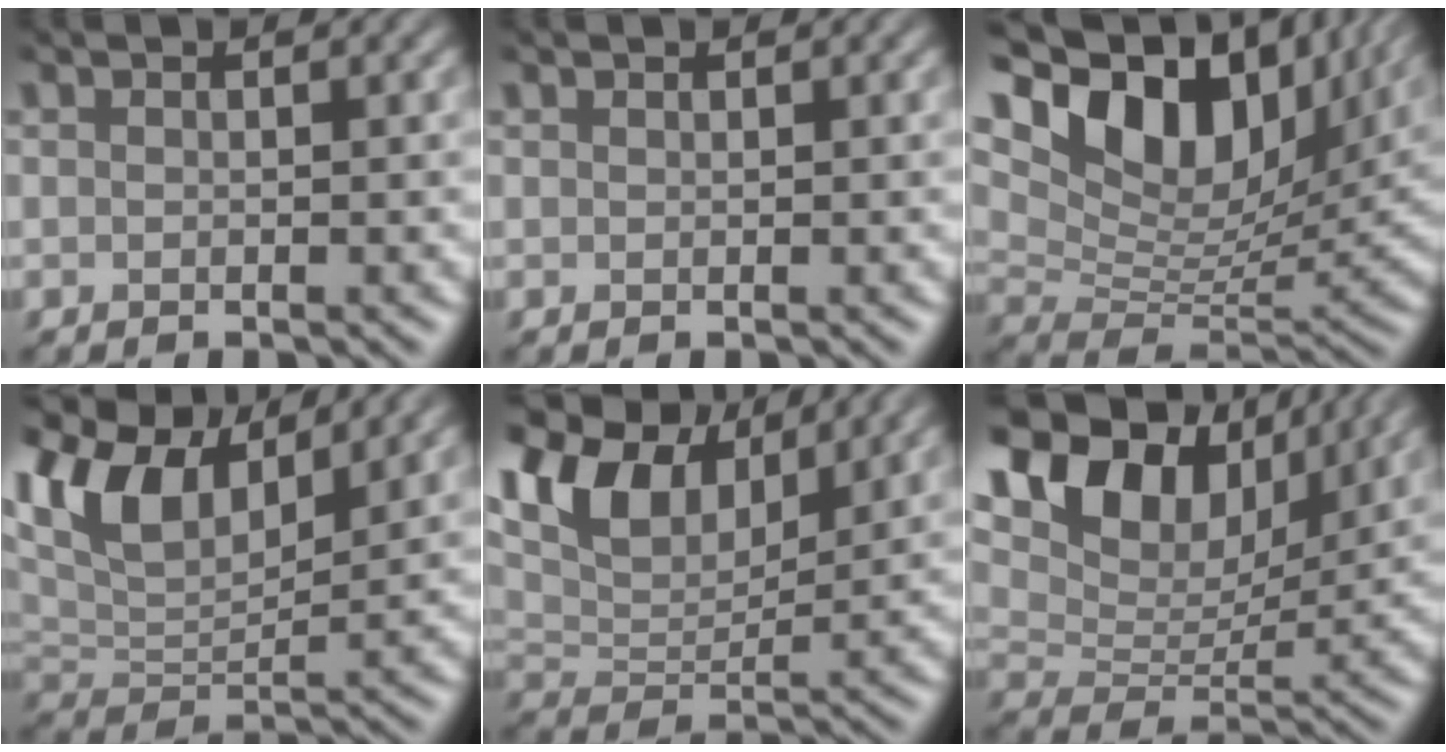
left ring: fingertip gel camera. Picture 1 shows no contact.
{"total": 0.0}
{"total": 15.1, "force": [7.5, 8.2, 10.2], "torque": [-0.189, 0.026, 0.134]}
{"total": 8.8, "force": [5.3, 4.2, 5.6], "torque": [-0.124, 0.017, 0.101]}
{"total": 9.8, "force": [5.8, 5.1, 6.1], "torque": [-0.129, 0.019, 0.100]}
{"total": 12.9, "force": [6.9, 7.7, 7.6], "torque": [-0.143, 0.028, 0.104]}